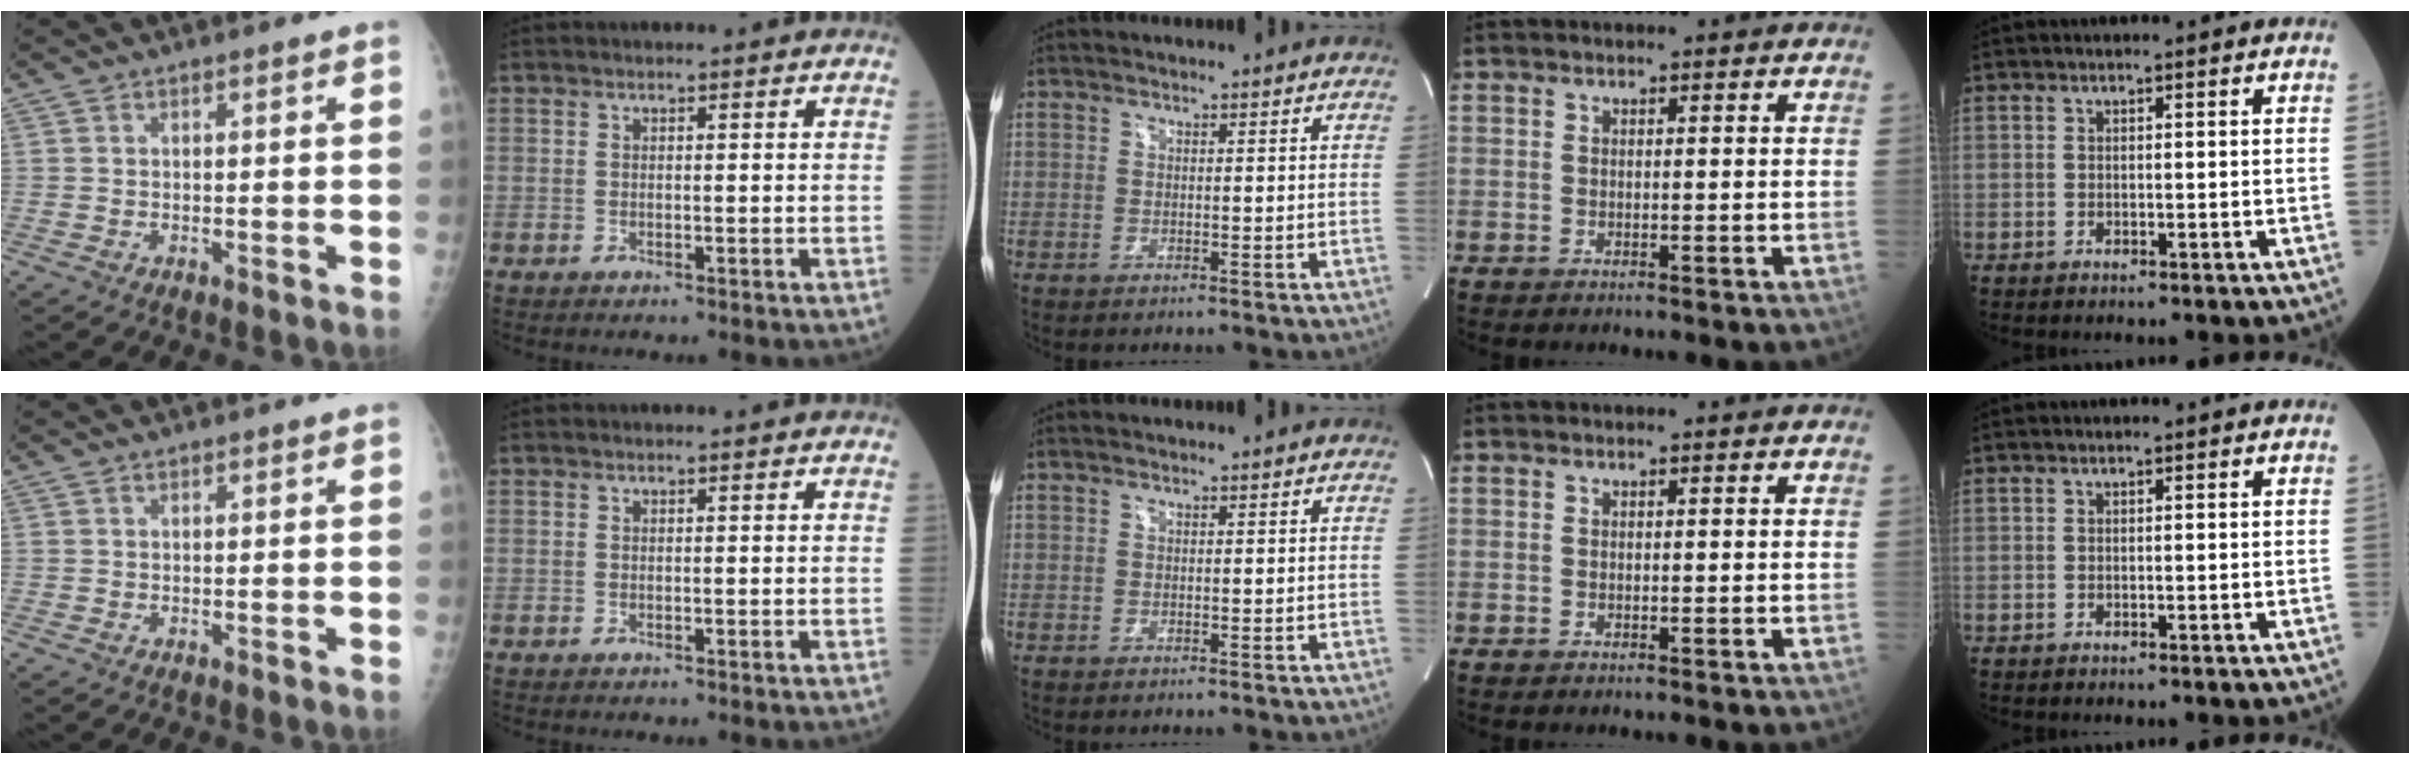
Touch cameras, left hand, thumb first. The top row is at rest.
{}